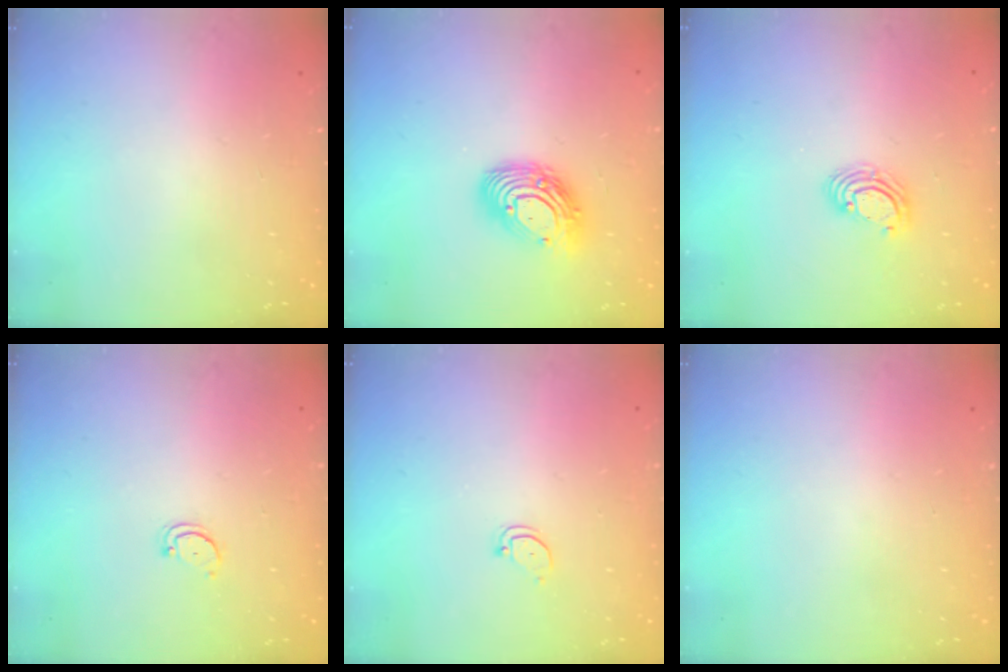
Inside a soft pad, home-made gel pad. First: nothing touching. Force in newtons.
{"total": 13.0, "press": 12.9, "slide": 1.2}
{"total": 4.0, "press": 3.9, "slide": 0.2}
{"total": 2.3, "press": 2.3, "slide": 0.2}
{"total": 2.4, "press": 2.4, "slide": 0.2}
{"total": 0.0}